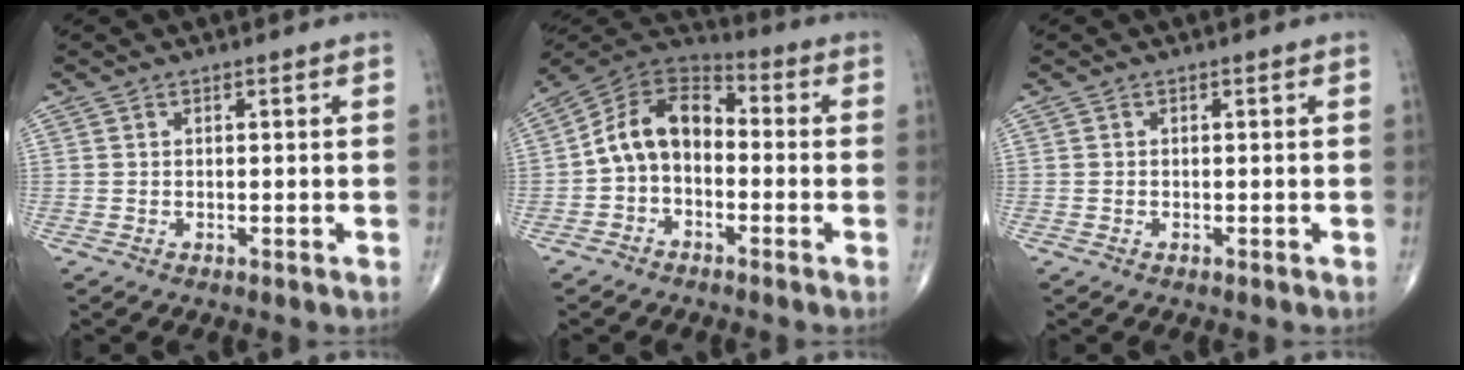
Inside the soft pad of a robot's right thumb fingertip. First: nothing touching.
{"total": 11.2, "force": [-1.4, 7.8, 7.8], "torque": [-0.119, 0.046, -0.044]}
{"total": 0.0}